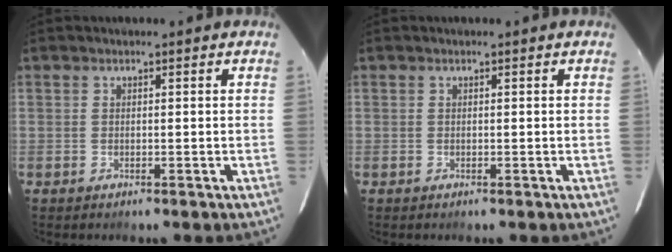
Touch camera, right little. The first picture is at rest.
{"total": 0.0}